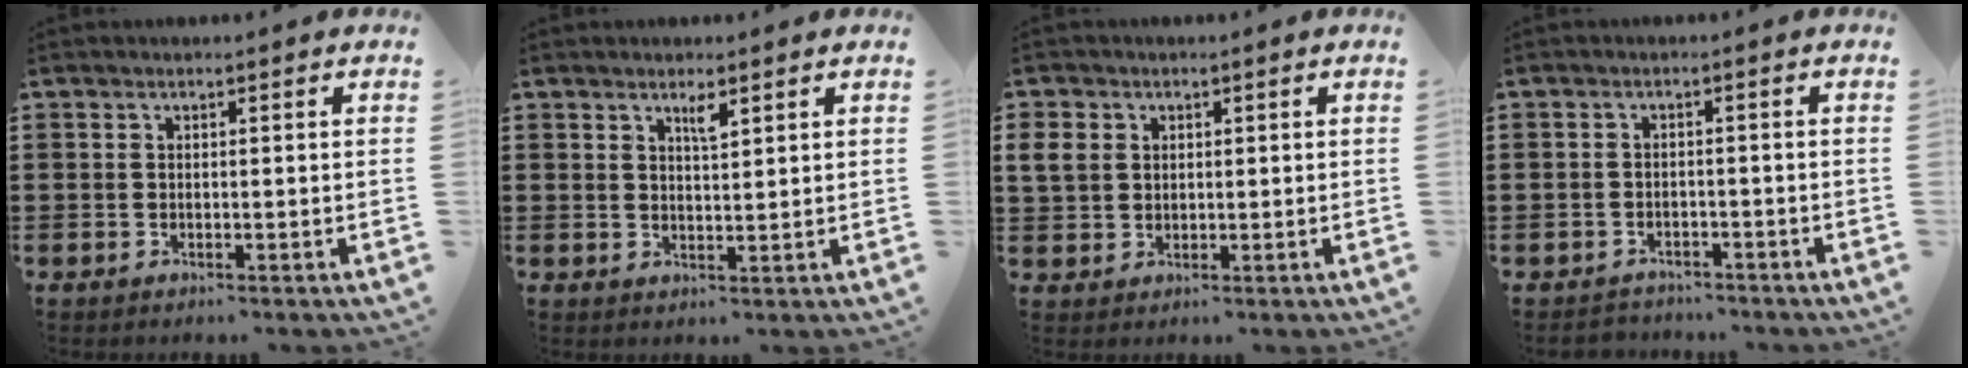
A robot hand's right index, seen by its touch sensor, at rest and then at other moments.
{"total": 2.2, "force": [1.6, 0.4, 1.5], "torque": [-0.025, -0.002, 0.025]}
{"total": 3.6, "force": [1.0, 3.2, 1.3], "torque": [-0.047, 0.009, 0.015]}
{"total": 1.8, "force": [-1.7, 0.6, -0.2], "torque": [-0.002, 0.003, -0.039]}